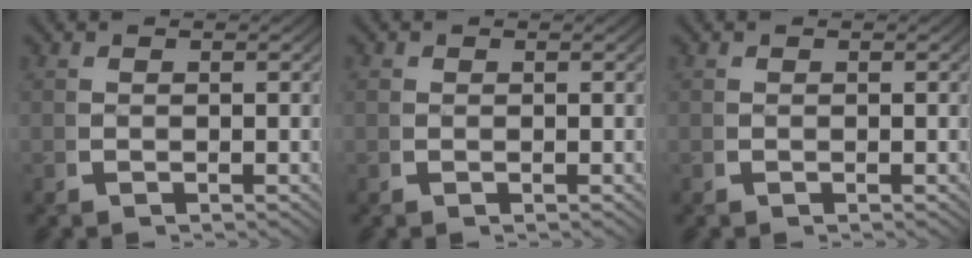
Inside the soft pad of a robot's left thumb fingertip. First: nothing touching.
{"total": 0.6, "force": [0.2, 0.6, 0.1], "torque": [-0.009, -0.008, 0.006]}
{"total": 0.0}